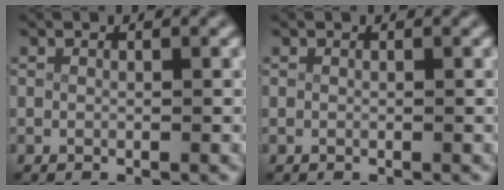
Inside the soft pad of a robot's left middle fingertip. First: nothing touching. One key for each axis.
{"total": 0.0}